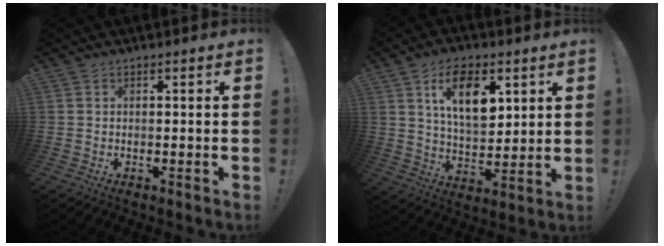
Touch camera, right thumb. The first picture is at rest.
{"total": 14.0, "force": [6.0, 7.7, 10.0], "torque": [-0.153, -0.011, 0.108]}